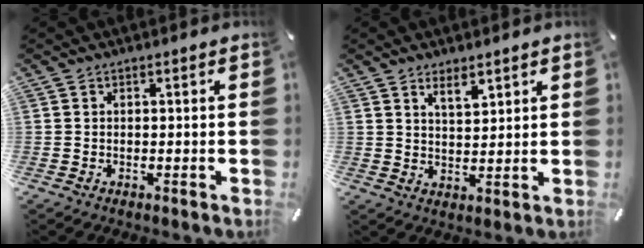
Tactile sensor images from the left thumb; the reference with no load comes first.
{"total": 4.4, "force": [3.4, 1.8, 2.2], "torque": [-0.025, -0.022, 0.058]}